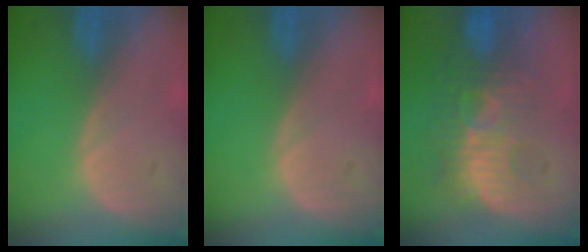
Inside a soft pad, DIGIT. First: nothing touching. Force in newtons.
{"total": 0.0}
{"total": 9.3, "press": 8.8, "slide": 3.1}